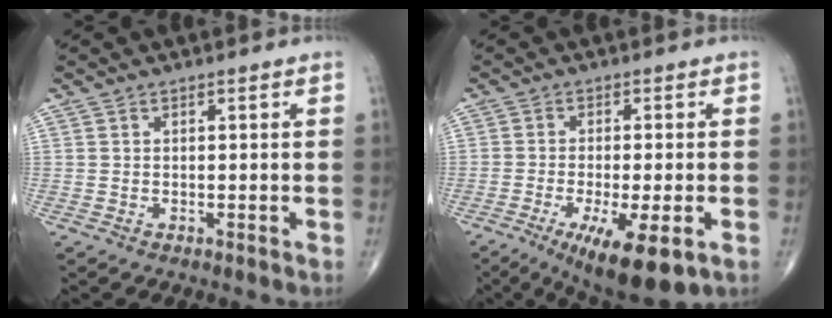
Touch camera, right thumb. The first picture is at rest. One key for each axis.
{"total": 12.5, "fx": -5.5, "fy": 3.2, "fz": 10.7, "tx": -0.173, "ty": -0.014, "tz": -0.081}